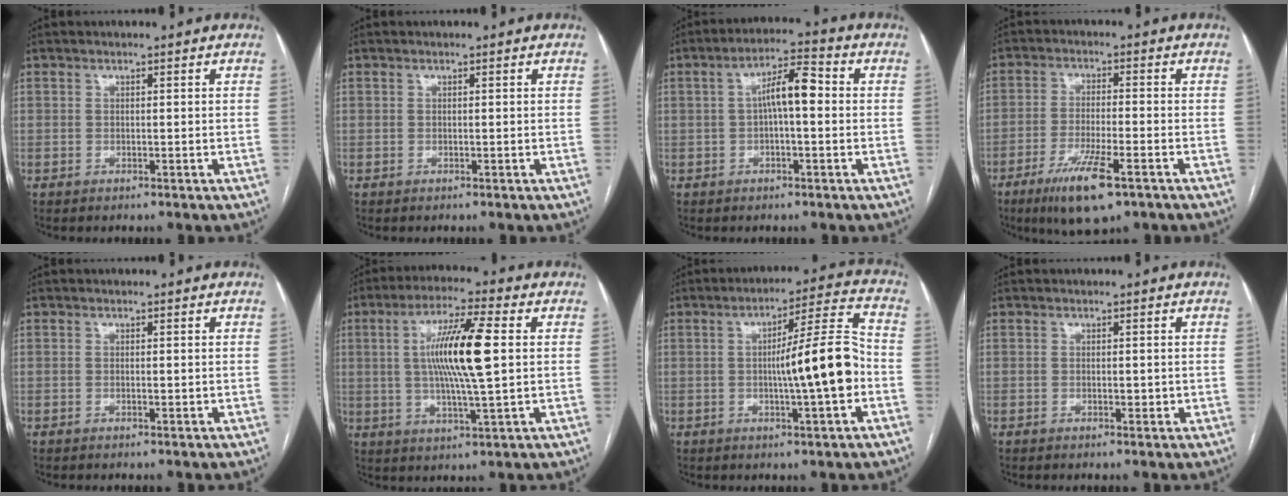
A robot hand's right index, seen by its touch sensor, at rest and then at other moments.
{"total": 0.0}
{"total": 6.8, "force": [0.6, 1.7, 6.5], "torque": [-0.116, 0.026, 0.008]}
{"total": 9.3, "force": [-5.4, 1.5, 7.5], "torque": [-0.141, -0.020, -0.089]}
{"total": 0.5, "force": [0.0, 0.2, 0.5], "torque": [-0.008, -0.002, 0.001]}
{"total": 12.5, "force": [1.7, 0.9, 12.4], "torque": [-0.229, 0.004, 0.029]}
{"total": 11.7, "force": [-1.6, 0.3, 11.6], "torque": [-0.175, 0.014, -0.028]}
{"total": 1.3, "force": [0.0, 0.7, 1.1], "torque": [-0.014, -0.002, 0.001]}